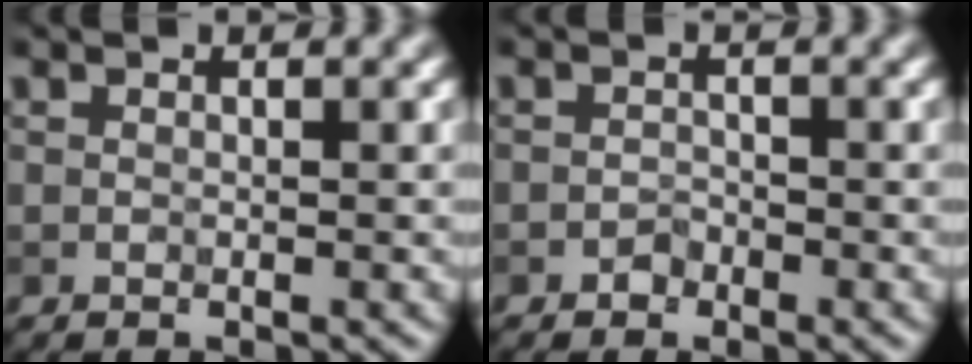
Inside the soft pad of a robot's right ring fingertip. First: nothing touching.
{"total": 0.9, "force": [-0.7, 0.5, 0.1], "torque": [0.003, 0.008, -0.013]}